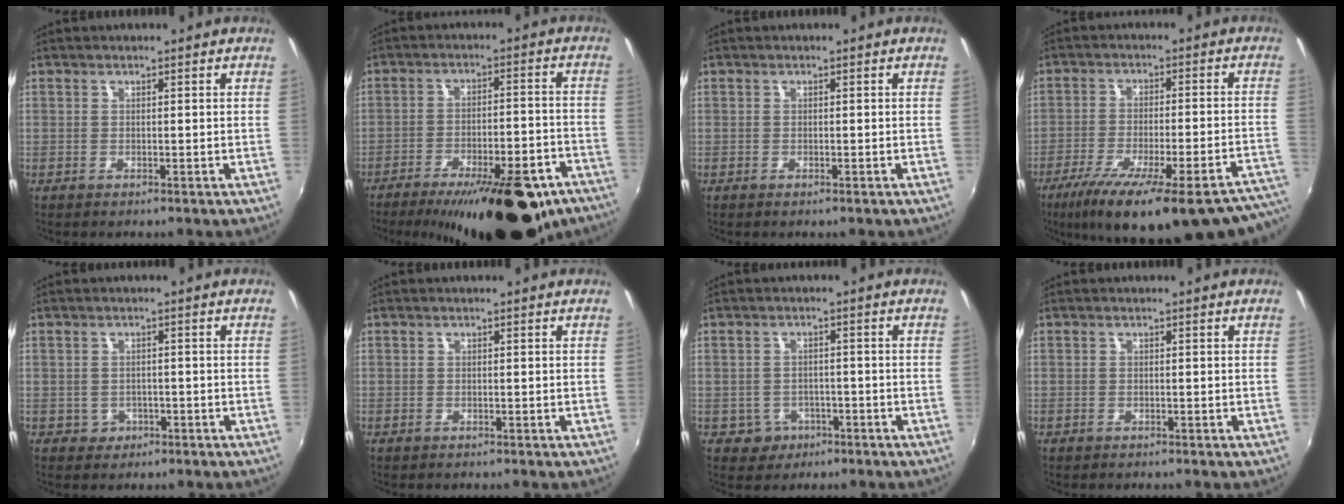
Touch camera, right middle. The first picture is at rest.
{"total": 23.2, "force": [-16.5, 8.0, 14.2], "torque": [-0.213, -0.014, -0.216]}
{"total": 0.7, "force": [-0.5, 0.2, 0.5], "torque": [-0.008, 0.000, -0.006]}
{"total": 29.9, "force": [-23.3, 6.5, 17.7], "torque": [-0.263, -0.051, -0.319]}
{"total": 2.5, "force": [-0.9, 2.3, 0.5], "torque": [-0.013, 0.003, -0.008]}
{"total": 0.0}
{"total": 4.6, "force": [-2.0, 4.1, 0.9], "torque": [-0.031, 0.008, -0.023]}
{"total": 0.0}